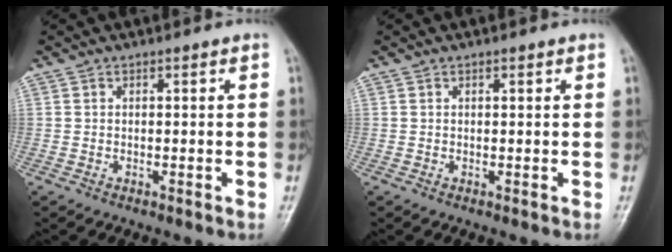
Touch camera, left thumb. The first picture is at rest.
{"total": 0.7, "force": [0.4, 0.2, 0.5], "torque": [-0.010, -0.001, 0.005]}